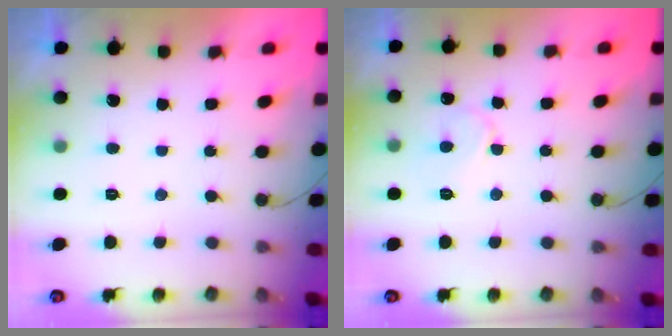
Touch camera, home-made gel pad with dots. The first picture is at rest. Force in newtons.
{"total": 6.5, "press": 6.5, "slide": 0.7}